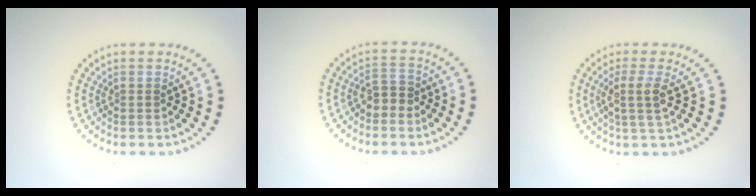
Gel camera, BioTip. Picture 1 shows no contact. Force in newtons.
{"total": 1.8, "press": 1.7, "slide": 0.8}
{"total": 2.2, "press": 1.9, "slide": 1.2}